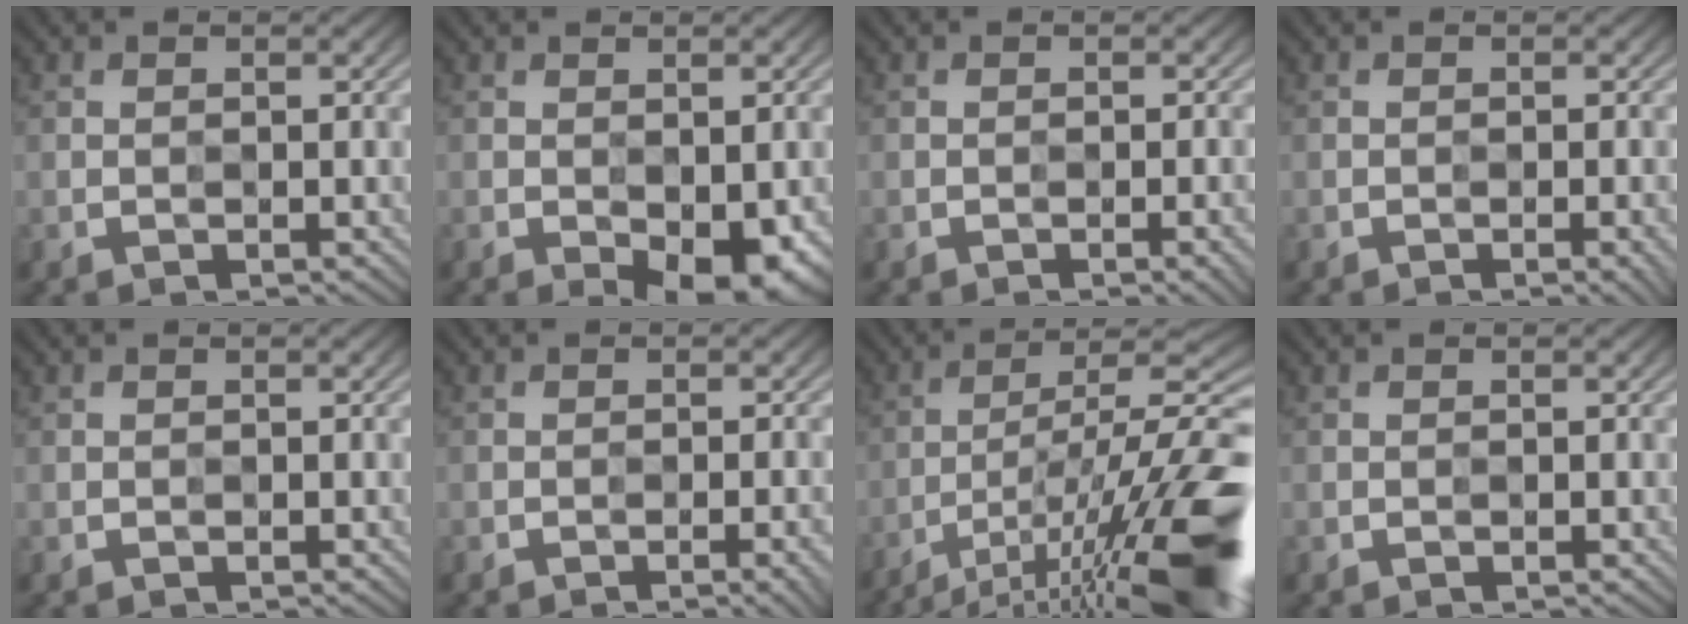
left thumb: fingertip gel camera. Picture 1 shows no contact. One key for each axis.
{"total": 5.6, "fx": -2.9, "fy": 2.5, "fz": 4.0, "tx": -0.066, "ty": -0.019, "tz": -0.032}
{"total": 2.7, "fx": -1.8, "fy": 0.4, "fz": 1.9, "tx": -0.018, "ty": -0.004, "tz": -0.020}
{"total": 2.3, "fx": -1.6, "fy": 0.2, "fz": 1.7, "tx": -0.015, "ty": -0.003, "tz": -0.018}
{"total": 0.0}
{"total": 3.3, "fx": -2.2, "fy": 0.5, "fz": 2.4, "tx": -0.019, "ty": -0.005, "tz": -0.021}
{"total": 16.9, "fx": -9.8, "fy": 3.9, "fz": 13.1, "tx": -0.203, "ty": -0.004, "tz": -0.165}
{"total": 0.0}